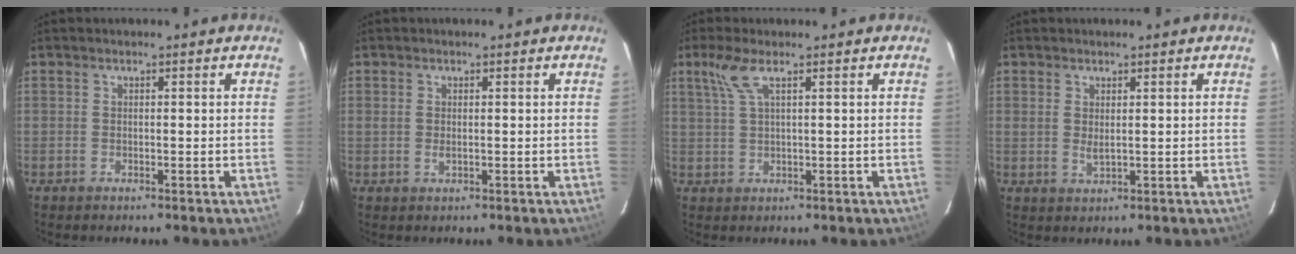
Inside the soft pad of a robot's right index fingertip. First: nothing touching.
{"total": 1.1, "force": [0.1, 0.6, 0.9], "torque": [-0.019, -0.001, 0.002]}
{"total": 3.9, "force": [2.0, 0.3, 3.3], "torque": [-0.073, 0.004, 0.047]}
{"total": 1.9, "force": [0.5, 0.8, 1.7], "torque": [-0.032, -0.005, 0.011]}